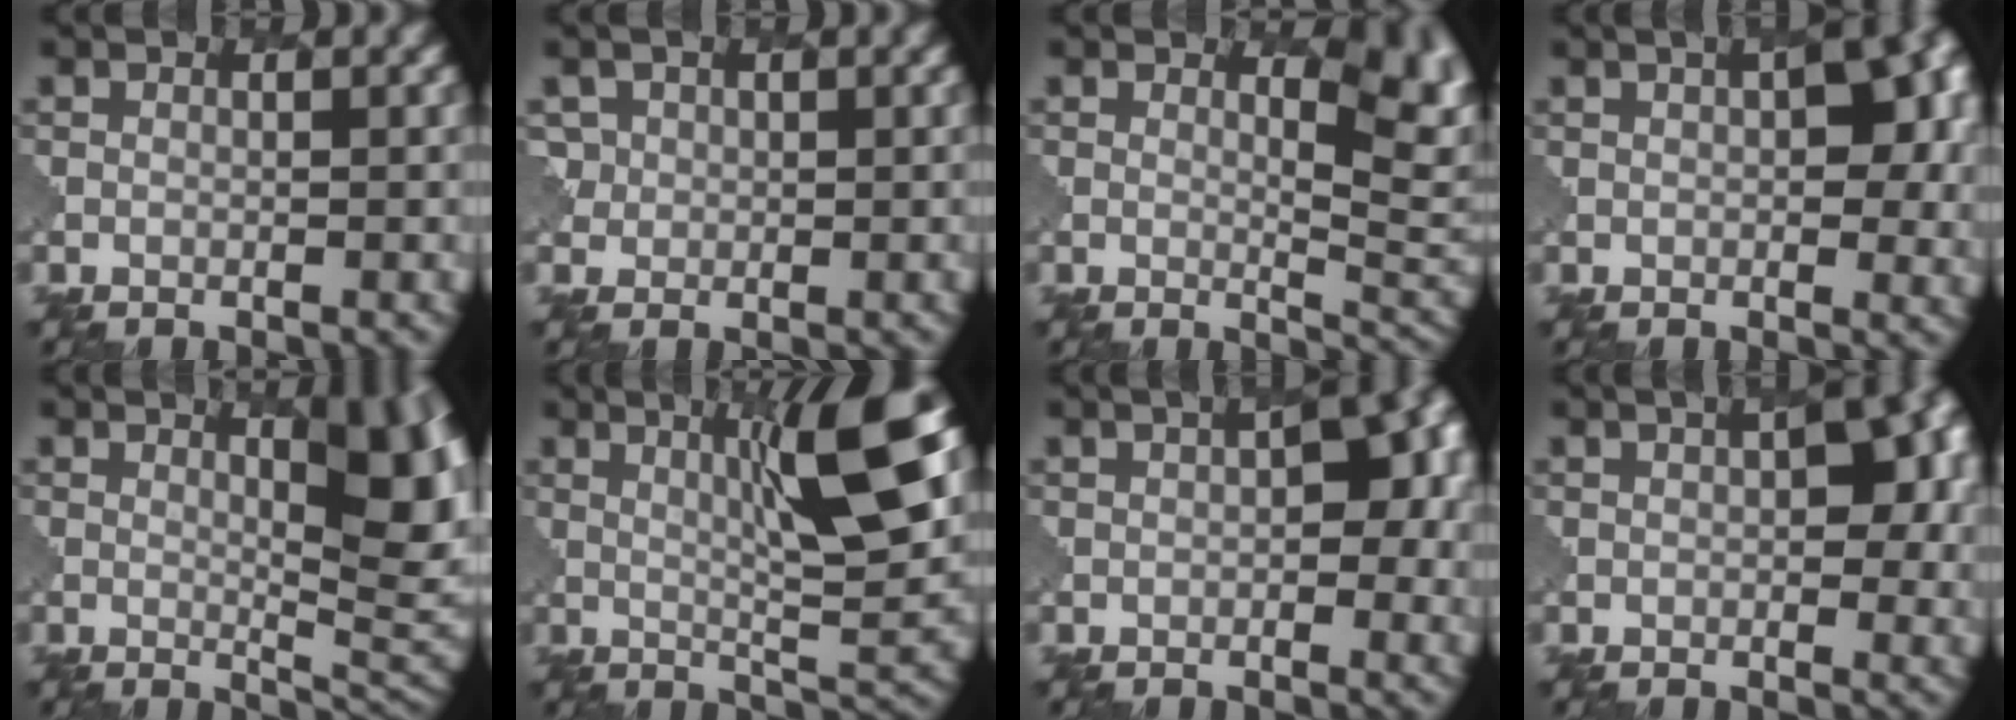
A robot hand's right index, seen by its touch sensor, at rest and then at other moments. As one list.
[{"total": 2.4, "force": [1.0, 2.1, 0.3], "torque": [-0.009, 0.008, 0.010]}, {"total": 6.0, "force": [2.2, 2.9, 4.7], "torque": [-0.049, -0.004, 0.027]}, {"total": 6.5, "force": [1.0, 3.0, 5.6], "torque": [-0.053, 0.008, 0.008]}, {"total": 9.8, "force": [2.6, 3.6, 8.8], "torque": [-0.079, 0.010, 0.030]}, {"total": 8.5, "force": [3.2, 1.1, 7.8], "torque": [-0.116, -0.005, 0.052]}, {"total": 6.4, "force": [0.2, 3.2, 5.5], "torque": [-0.054, 0.005, -0.002]}, {"total": 6.4, "force": [0.9, 3.0, 5.5], "torque": [-0.055, 0.007, 0.008]}]